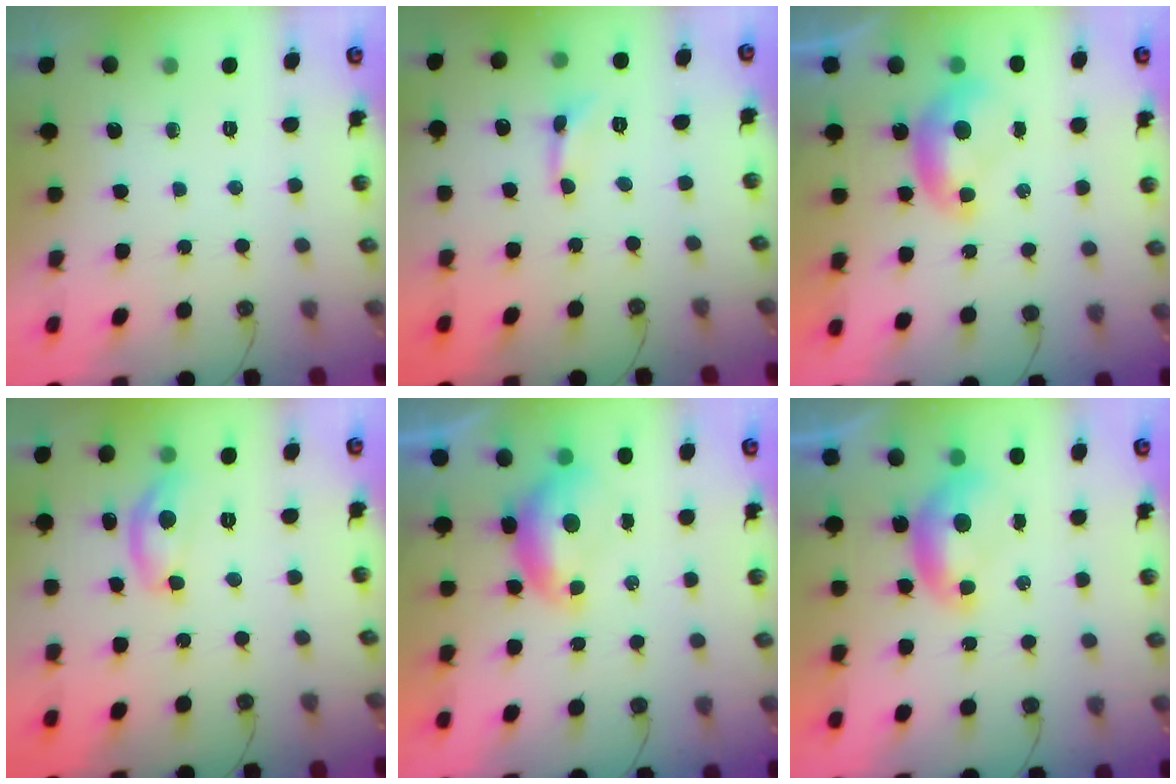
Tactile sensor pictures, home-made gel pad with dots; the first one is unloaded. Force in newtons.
{"total": 0.7, "press": 0.6, "slide": 0.2}
{"total": 0.0}
{"total": 7.2, "press": 7.2, "slide": 0.4}
{"total": 0.0}
{"total": 0.0}